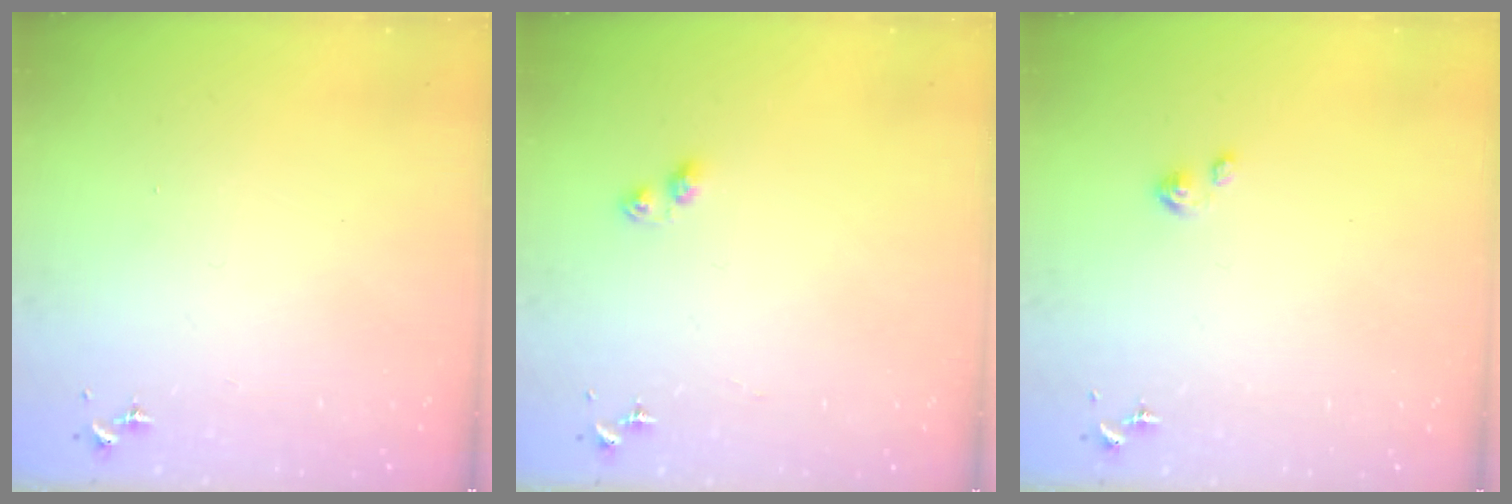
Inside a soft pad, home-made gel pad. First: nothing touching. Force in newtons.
{"total": 4.5, "press": 4.4, "slide": 0.6}
{"total": 4.3, "press": 4.2, "slide": 0.3}